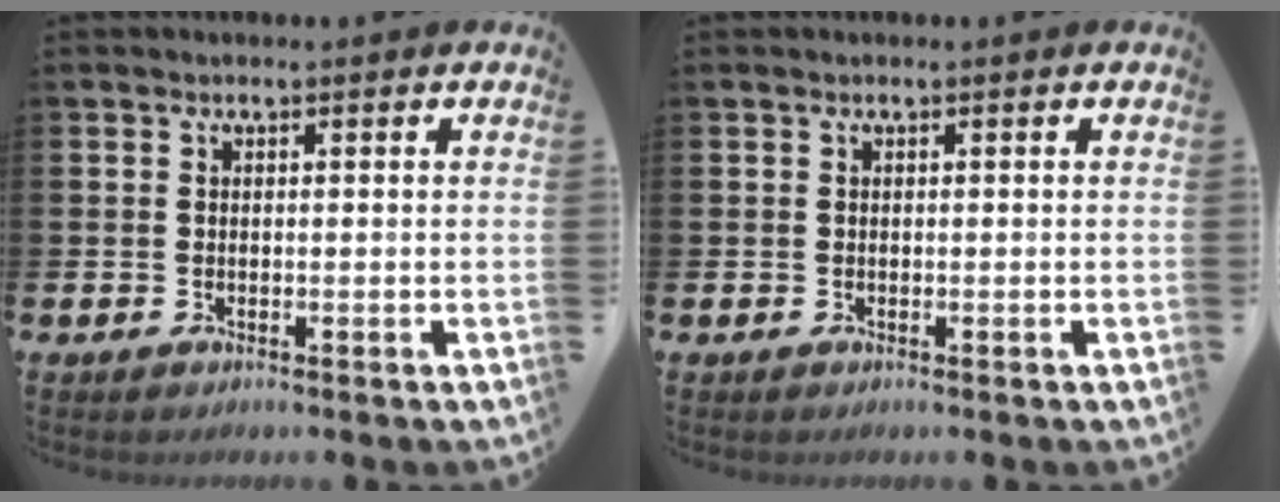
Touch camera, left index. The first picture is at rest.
{"total": 0.0}